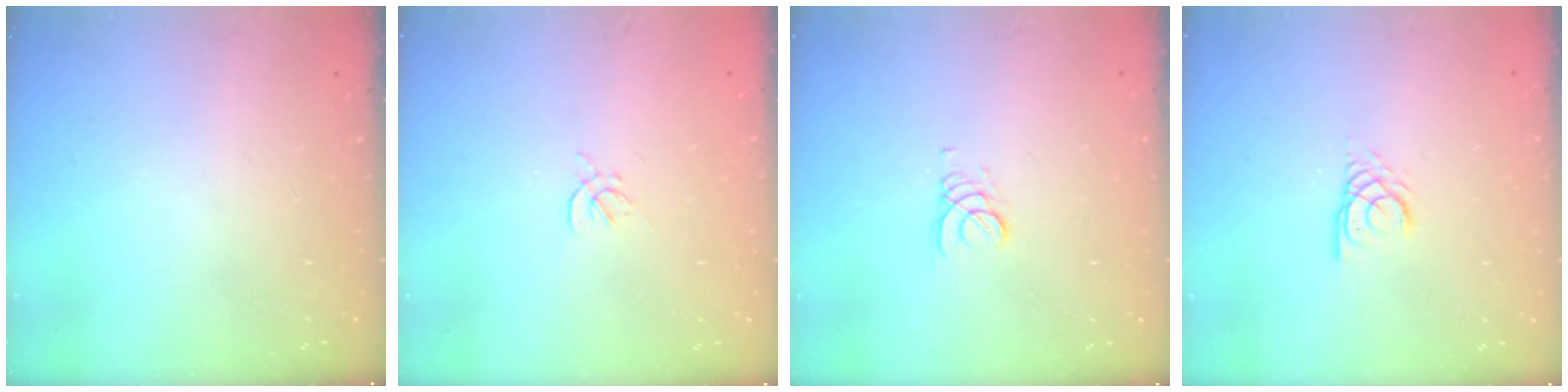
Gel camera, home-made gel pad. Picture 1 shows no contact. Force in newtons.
{"total": 1.6, "press": 1.5, "slide": 0.6}
{"total": 2.2, "press": 2.2, "slide": 0.3}
{"total": 2.8, "press": 2.8, "slide": 0.1}